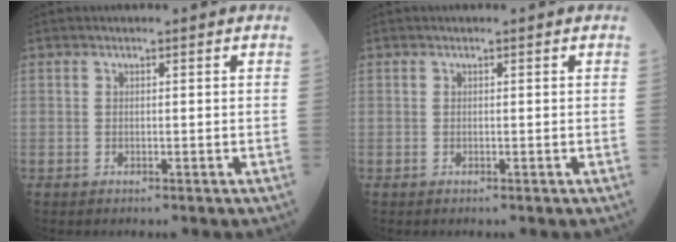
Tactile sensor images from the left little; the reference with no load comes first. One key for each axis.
{"total": 0.0}